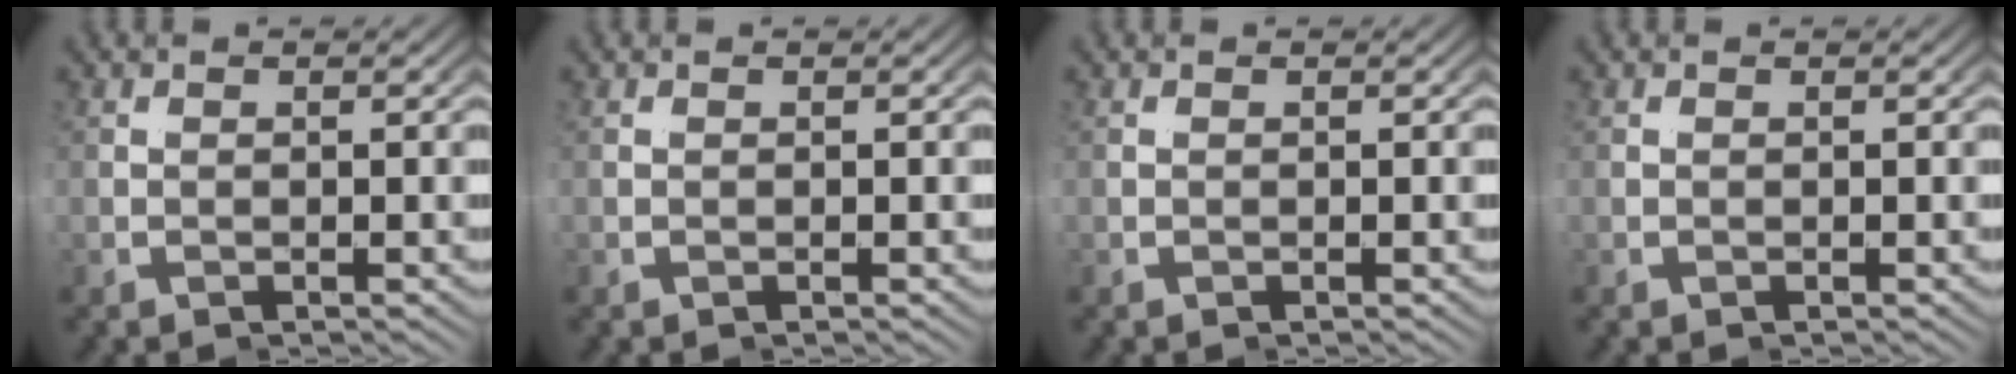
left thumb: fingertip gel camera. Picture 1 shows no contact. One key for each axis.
{"total": 0.0}
{"total": 0.0}
{"total": 0.0}